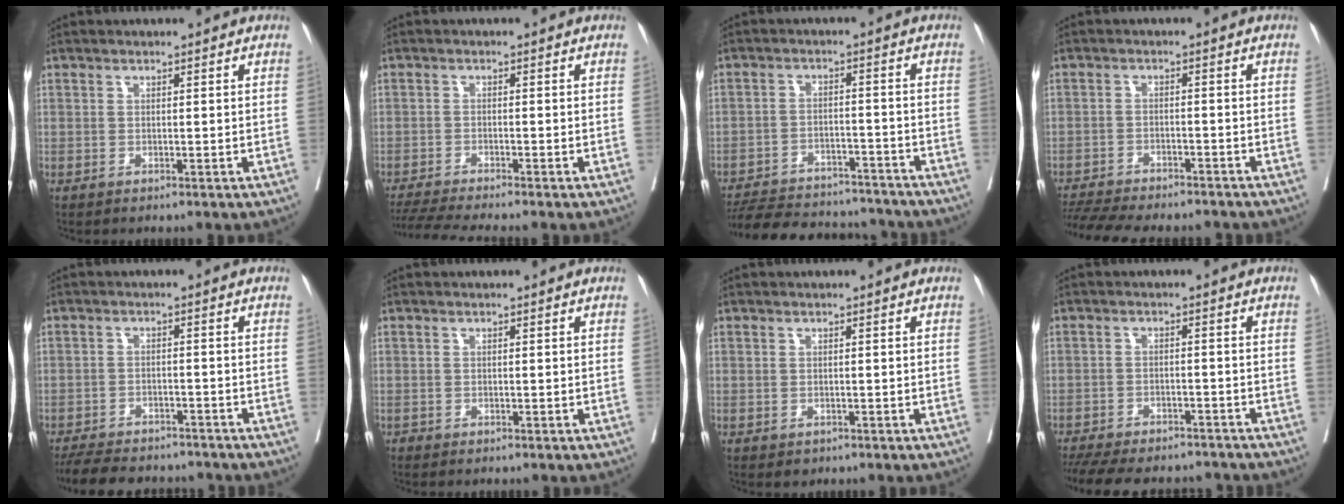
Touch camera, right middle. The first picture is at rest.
{"total": 6.6, "force": [-5.9, -1.2, 2.7], "torque": [-0.041, -0.018, -0.101]}
{"total": 18.9, "force": [-17.4, 4.6, 5.6], "torque": [-0.132, -0.005, -0.244]}
{"total": 14.4, "force": [-13.1, 2.7, 5.4], "torque": [-0.117, -0.010, -0.187]}
{"total": 13.2, "force": [-11.8, 3.6, 4.6], "torque": [-0.092, -0.003, -0.163]}
{"total": 0.0}
{"total": 1.1, "force": [-0.6, 0.8, 0.4], "torque": [-0.006, 0.001, -0.003]}
{"total": 17.0, "force": [-15.1, 4.8, 6.2], "torque": [-0.153, -0.013, -0.206]}